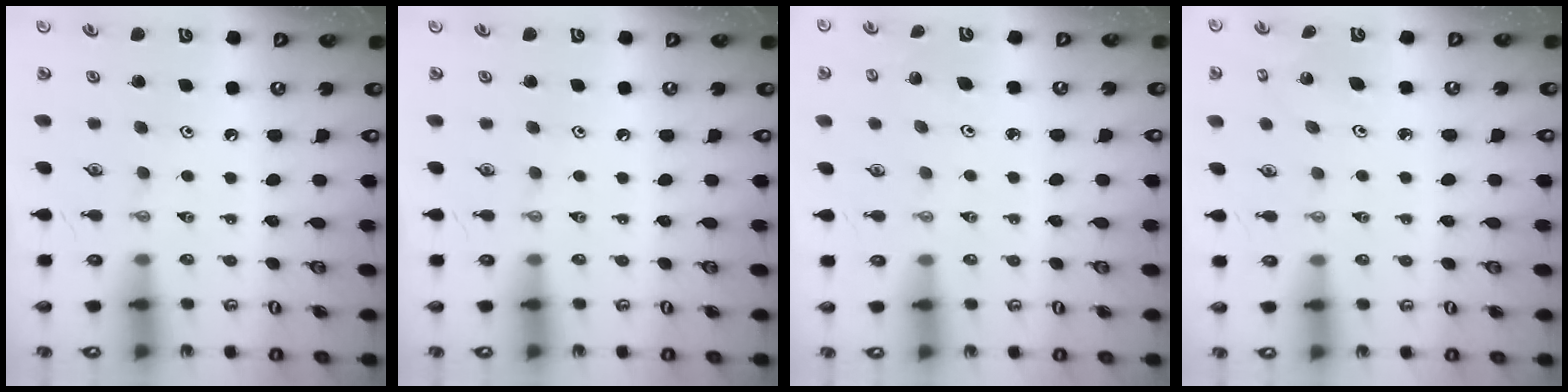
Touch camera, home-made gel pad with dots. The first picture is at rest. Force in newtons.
{"total": 0.0}
{"total": 2.9, "press": 2.8, "slide": 0.8}
{"total": 2.3, "press": 2.3, "slide": 0.2}